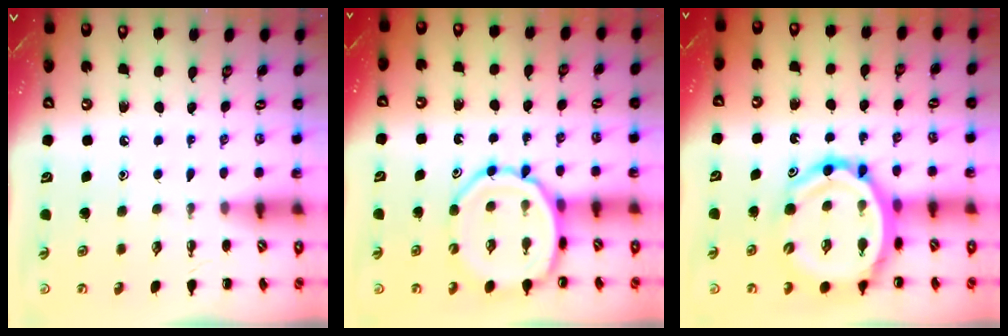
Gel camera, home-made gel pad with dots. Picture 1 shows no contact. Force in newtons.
{"total": 10.3, "press": 10.0, "slide": 2.7}
{"total": 16.6, "press": 16.0, "slide": 4.4}